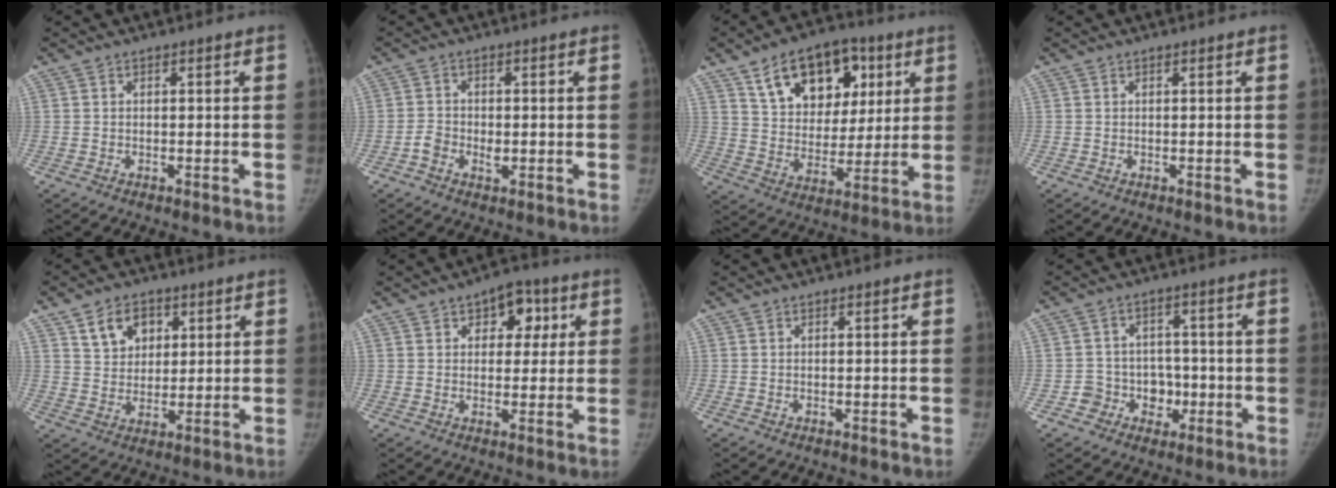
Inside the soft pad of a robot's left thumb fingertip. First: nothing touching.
{"total": 3.8, "force": [-1.1, 2.7, 2.3], "torque": [-0.034, 0.012, -0.021]}
{"total": 18.5, "force": [8.4, 12.1, 11.2], "torque": [-0.130, -0.018, 0.140]}
{"total": 0.0}
{"total": 8.4, "force": [3.9, 6.2, 4.1], "torque": [-0.034, -0.019, 0.069]}
{"total": 7.7, "force": [3.0, 5.1, 4.9], "torque": [-0.023, -0.004, 0.033]}
{"total": 0.0}
{"total": 7.2, "force": [-2.3, 6.6, 1.9], "torque": [0.018, 0.026, -0.031]}